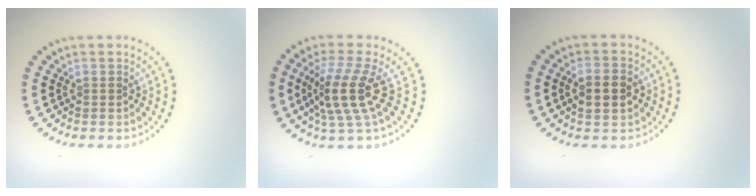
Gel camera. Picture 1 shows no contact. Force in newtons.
{"total": 4.3, "press": 3.3, "slide": 2.8}
{"total": 2.9, "press": 2.9, "slide": 0.2}